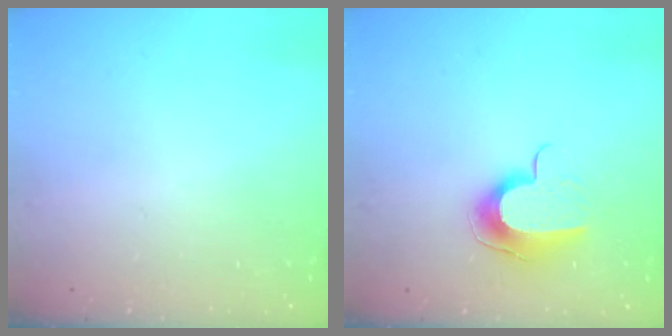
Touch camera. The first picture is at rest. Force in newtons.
{"total": 9.8, "press": 9.8, "slide": 0.6}